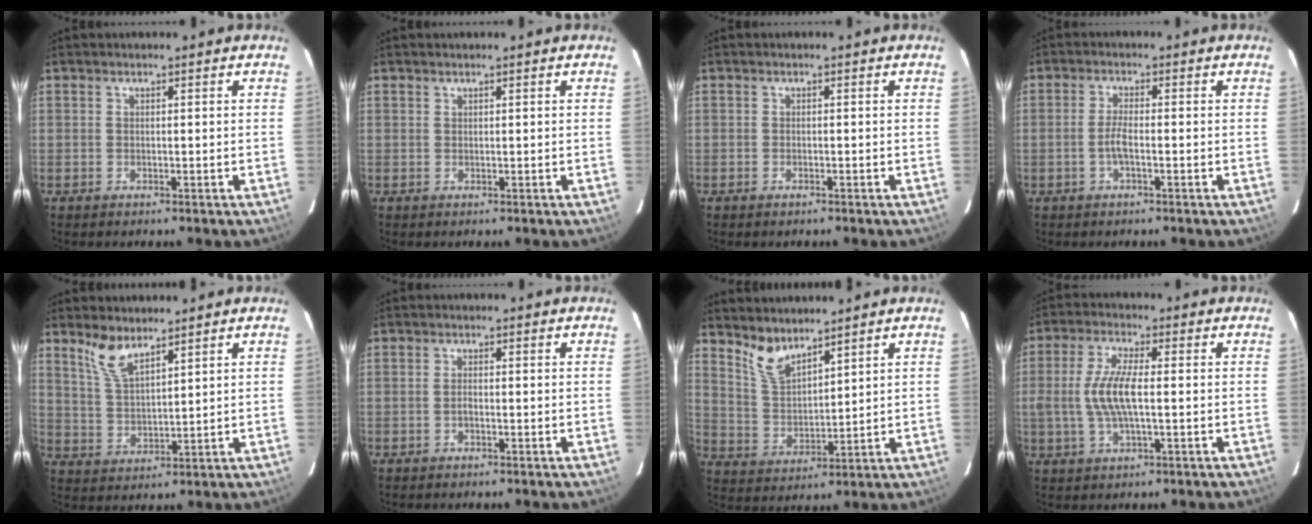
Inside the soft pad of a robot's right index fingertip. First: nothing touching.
{"total": 0.0}
{"total": 0.8, "force": [-0.6, 0.4, 0.3], "torque": [-0.006, 0.000, -0.012]}
{"total": 2.9, "force": [-1.0, 0.5, 2.7], "torque": [-0.058, 0.001, -0.020]}
{"total": 6.5, "force": [4.9, 2.1, 3.7], "torque": [-0.076, 0.000, 0.105]}
{"total": 1.2, "force": [-0.5, 0.5, 0.9], "torque": [-0.020, 0.003, -0.009]}
{"total": 6.9, "force": [5.6, 2.3, 3.3], "torque": [-0.063, -0.004, 0.119]}
{"total": 8.4, "force": [-0.5, 2.6, 7.9], "torque": [-0.162, 0.002, -0.009]}